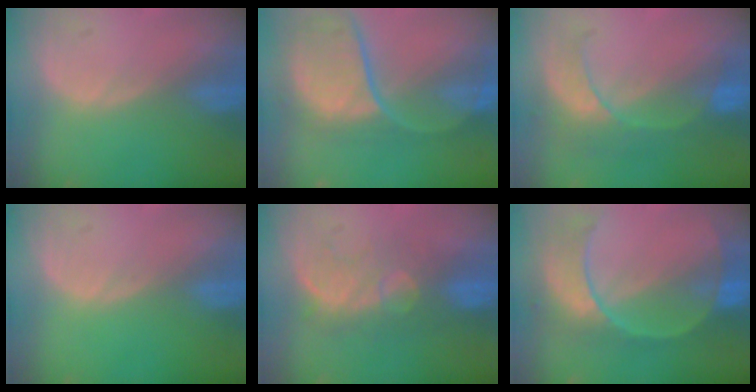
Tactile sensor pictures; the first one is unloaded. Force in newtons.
{"total": 11.4, "press": 9.7, "slide": 5.9}
{"total": 8.1, "press": 7.2, "slide": 3.6}
{"total": 0.0}
{"total": 8.0, "press": 7.8, "slide": 1.7}
{"total": 9.4, "press": 8.5, "slide": 4.0}